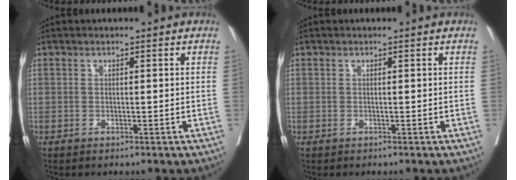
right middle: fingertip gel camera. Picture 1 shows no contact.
{"total": 0.0}